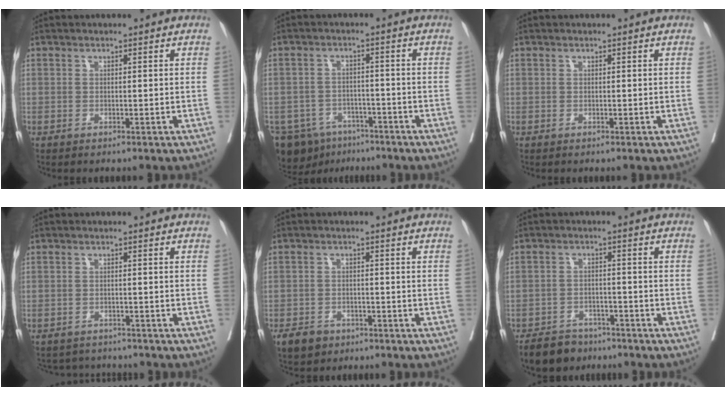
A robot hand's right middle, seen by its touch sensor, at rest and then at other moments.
{"total": 10.0, "force": [-7.4, 6.2, 2.7], "torque": [-0.058, 0.005, -0.104]}
{"total": 0.0}
{"total": 5.6, "force": [-5.4, 1.3, 0.3], "torque": [-0.001, 0.007, -0.070]}
{"total": 3.8, "force": [-2.5, 2.6, 1.2], "torque": [-0.023, 0.005, -0.035]}
{"total": 6.4, "force": [-5.3, 3.4, 1.3], "torque": [-0.022, -0.003, -0.089]}